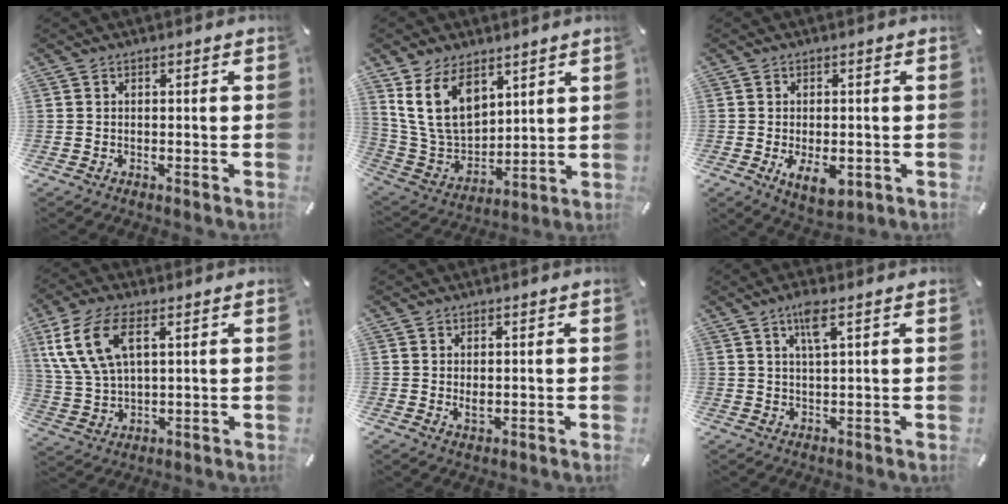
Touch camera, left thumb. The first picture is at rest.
{"total": 14.7, "force": [7.1, 9.9, 8.1], "torque": [-0.199, -0.032, 0.135]}
{"total": 6.4, "force": [-1.6, 3.6, 5.1], "torque": [-0.091, -0.007, -0.030]}
{"total": 12.0, "force": [5.0, 6.5, 8.7], "torque": [-0.210, -0.001, 0.090]}
{"total": 2.0, "force": [0.5, 1.3, 1.5], "torque": [-0.023, -0.002, 0.007]}
{"total": 5.2, "force": [2.9, 0.8, 4.2], "torque": [-0.091, 0.004, 0.048]}